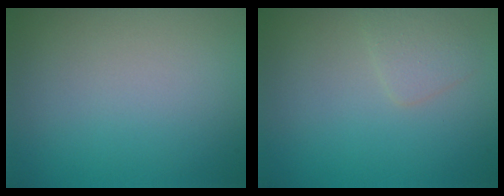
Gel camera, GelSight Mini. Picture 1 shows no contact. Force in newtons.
{"total": 1.4, "press": 1.4, "slide": 0.1}